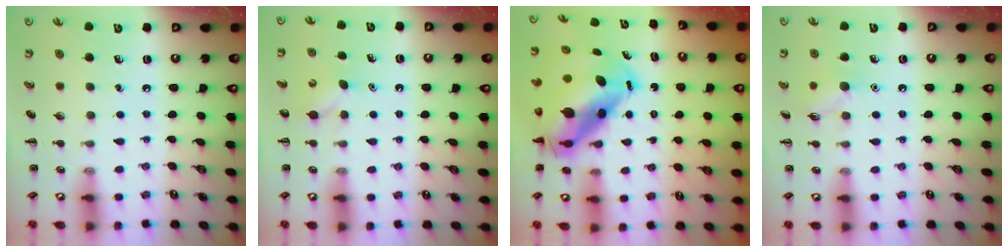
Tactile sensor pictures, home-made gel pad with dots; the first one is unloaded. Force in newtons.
{"total": 4.2, "press": 4.0, "slide": 1.2}
{"total": 11.0, "press": 10.7, "slide": 2.7}
{"total": 7.2, "press": 7.2, "slide": 0.5}